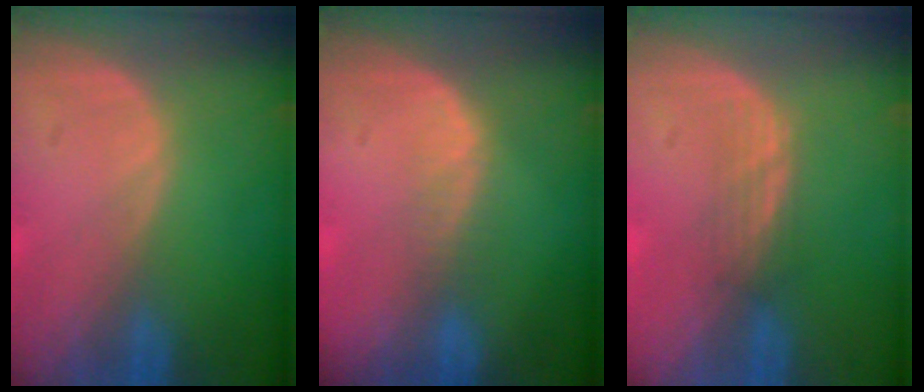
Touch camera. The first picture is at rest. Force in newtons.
{"total": 2.3, "press": 1.6, "slide": 1.6}
{"total": 2.1, "press": 2.1, "slide": 0.2}